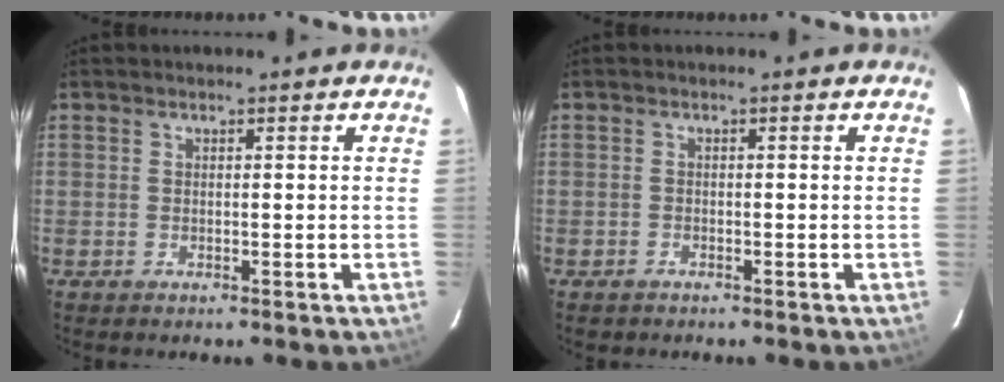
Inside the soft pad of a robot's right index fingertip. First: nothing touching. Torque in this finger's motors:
{"motor_torque": [0.16, -0.08, 0.09, 0.01]}